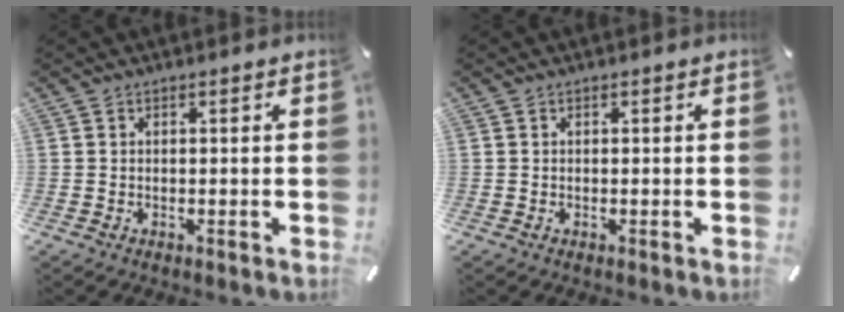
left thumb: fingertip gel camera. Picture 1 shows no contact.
{"total": 0.0}